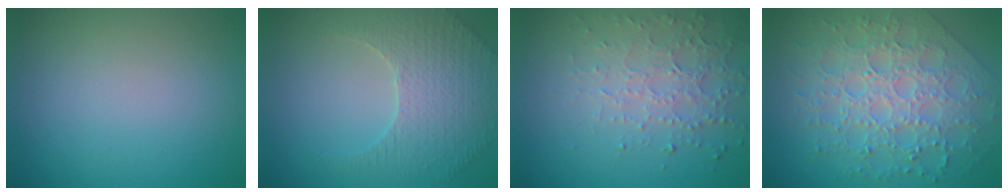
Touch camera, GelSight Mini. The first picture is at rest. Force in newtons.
{"total": 3.9, "press": 3.6, "slide": 1.4}
{"total": 4.5, "press": 3.2, "slide": 3.2}
{"total": 8.8, "press": 6.3, "slide": 6.1}